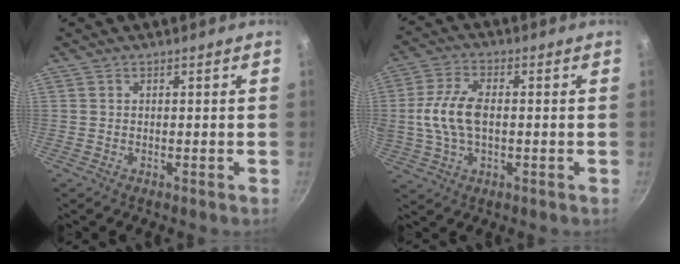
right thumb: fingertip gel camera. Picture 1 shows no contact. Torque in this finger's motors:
{"motor_torque": [2.48, 2.53, 1.56, -1.21, 0.58]}